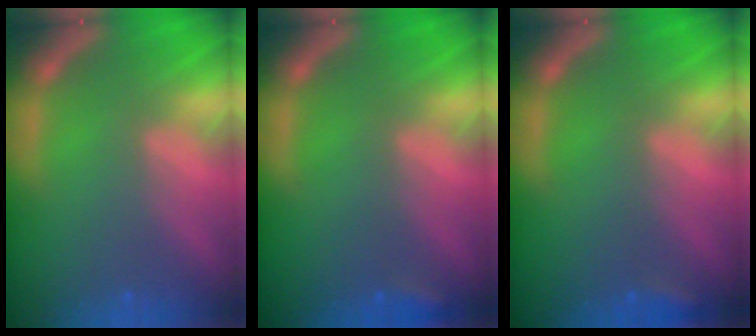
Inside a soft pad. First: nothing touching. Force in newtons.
{"total": 1.4}
{"total": 1.4}